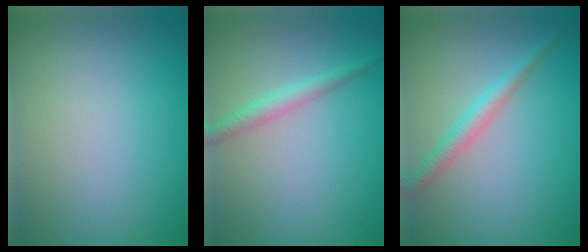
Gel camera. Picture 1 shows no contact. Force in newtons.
{"total": 2.0, "press": 2.0, "slide": 0.1}
{"total": 2.4, "press": 2.4, "slide": 0.1}